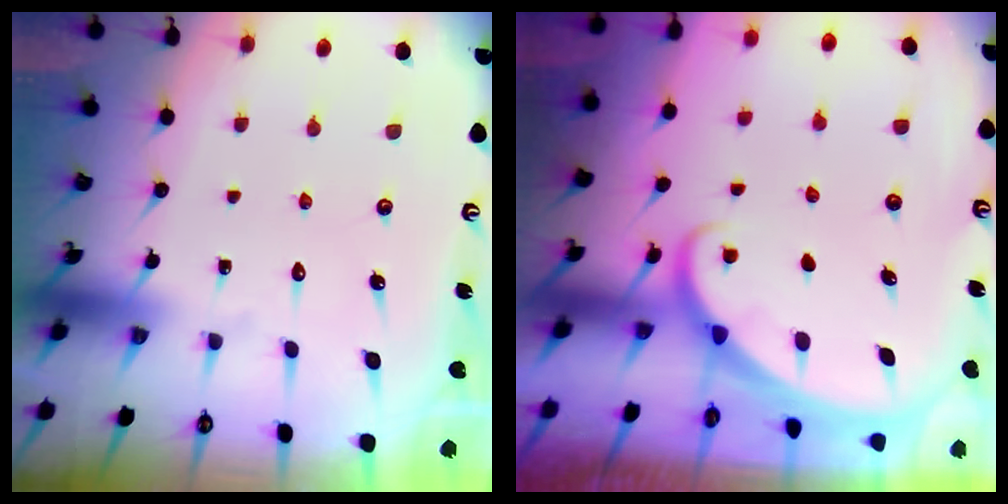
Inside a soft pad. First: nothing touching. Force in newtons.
{"total": 1.6, "press": 1.6, "slide": 0.1}